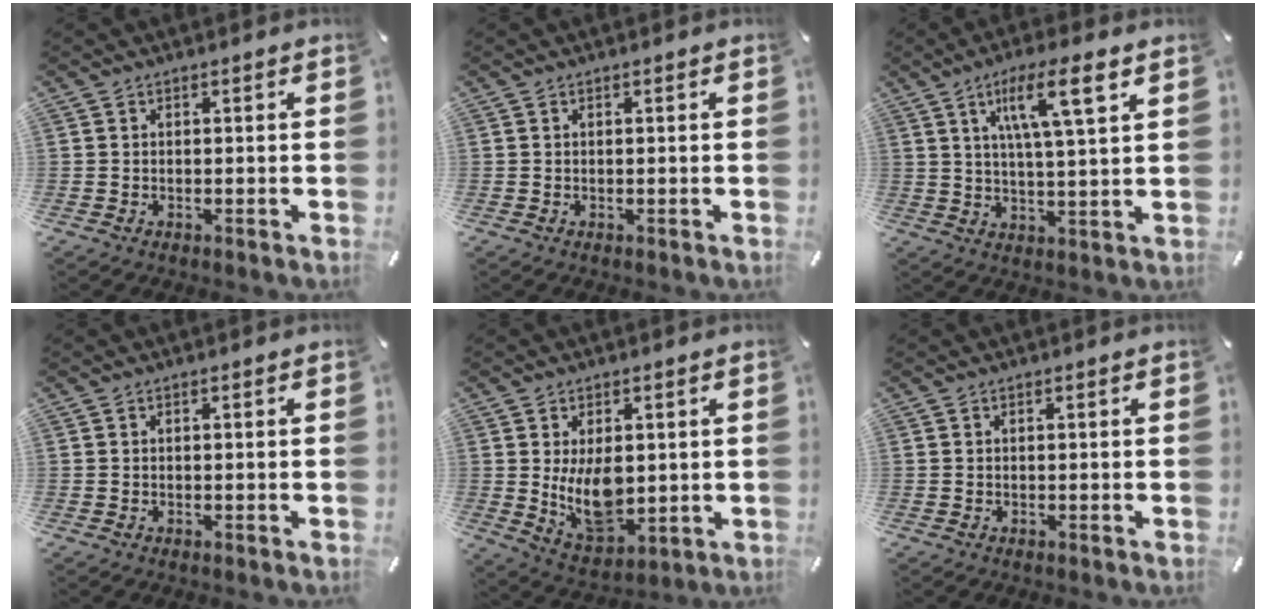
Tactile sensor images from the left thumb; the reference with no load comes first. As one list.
[{"total": 0.0}, {"total": 11.2, "force": [5.4, 1.6, 9.7], "torque": [-0.174, -0.008, 0.085]}, {"total": 0.0}, {"total": 11.2, "force": [1.1, 7.1, 8.6], "torque": [-0.155, -0.017, 0.018]}, {"total": 0.0}]